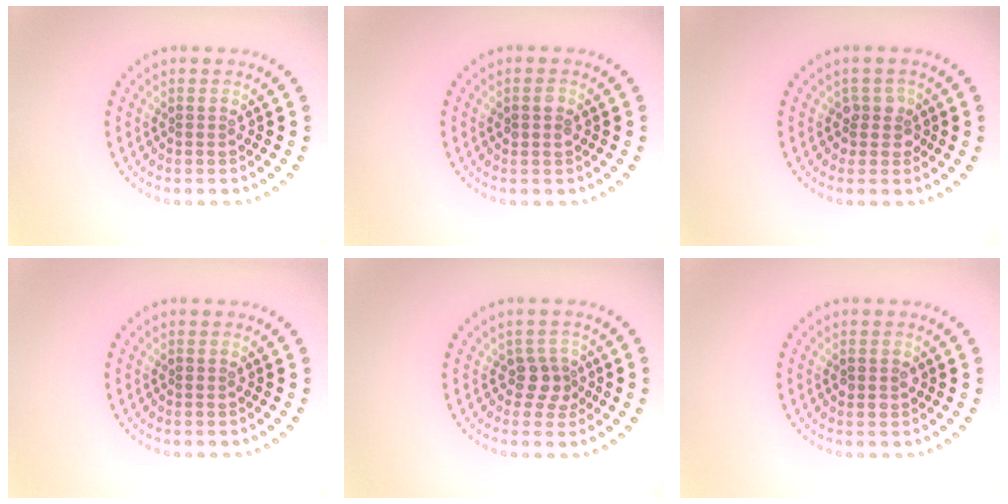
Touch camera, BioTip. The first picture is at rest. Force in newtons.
{"total": 1.1, "press": 1.1, "slide": 0.2}
{"total": 1.8, "press": 1.5, "slide": 1.0}
{"total": 0.0}
{"total": 2.0, "press": 1.6, "slide": 1.2}
{"total": 1.1, "press": 1.1, "slide": 0.2}